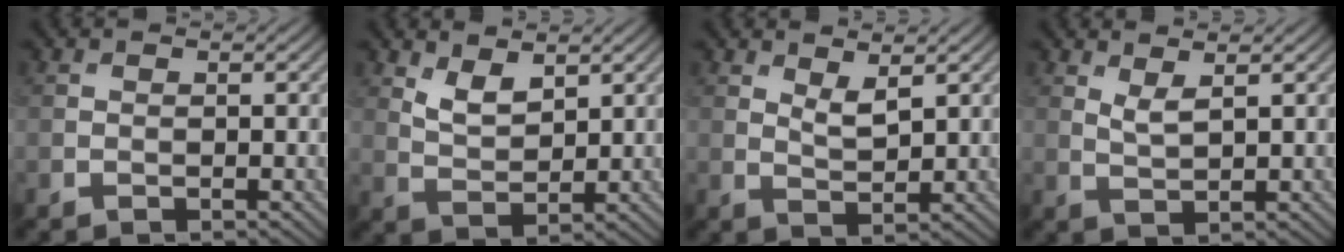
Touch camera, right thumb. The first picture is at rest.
{"total": 3.7, "force": [2.4, 1.7, 2.3], "torque": [-0.053, -0.011, 0.052]}
{"total": 2.5, "force": [1.7, 0.8, 1.7], "torque": [-0.037, -0.008, 0.035]}
{"total": 2.1, "force": [1.4, 0.4, 1.5], "torque": [-0.036, -0.005, 0.031]}